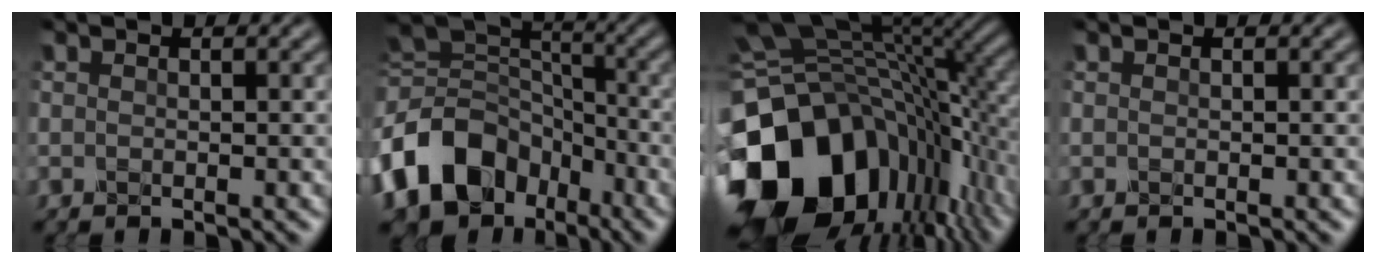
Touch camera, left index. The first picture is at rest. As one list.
[{"total": 12.6, "force": [-5.8, 9.2, 6.5], "torque": [-0.144, 0.000, -0.116]}, {"total": 18.3, "force": [-6.2, 12.4, 12.0], "torque": [-0.250, -0.030, -0.093]}, {"total": 0.0}]